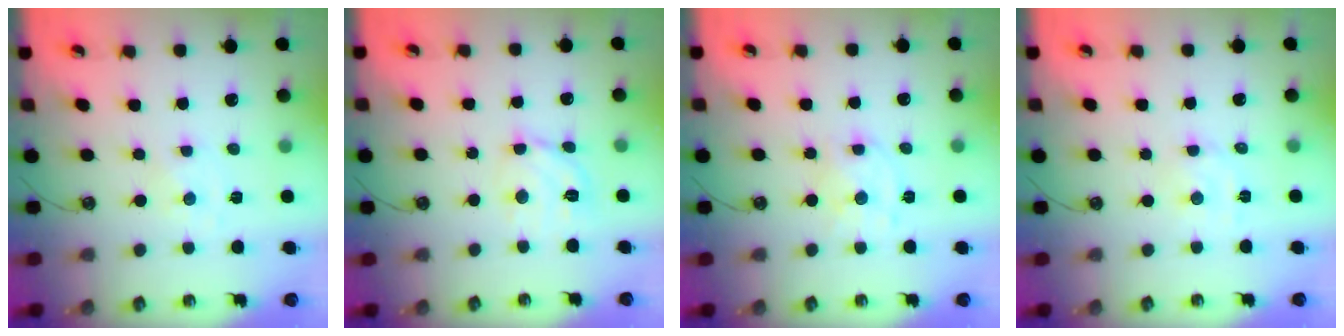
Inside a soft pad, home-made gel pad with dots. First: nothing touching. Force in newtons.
{"total": 12.5, "press": 12.4, "slide": 1.0}
{"total": 6.8, "press": 6.8, "slide": 0.4}
{"total": 2.7, "press": 2.7, "slide": 0.1}